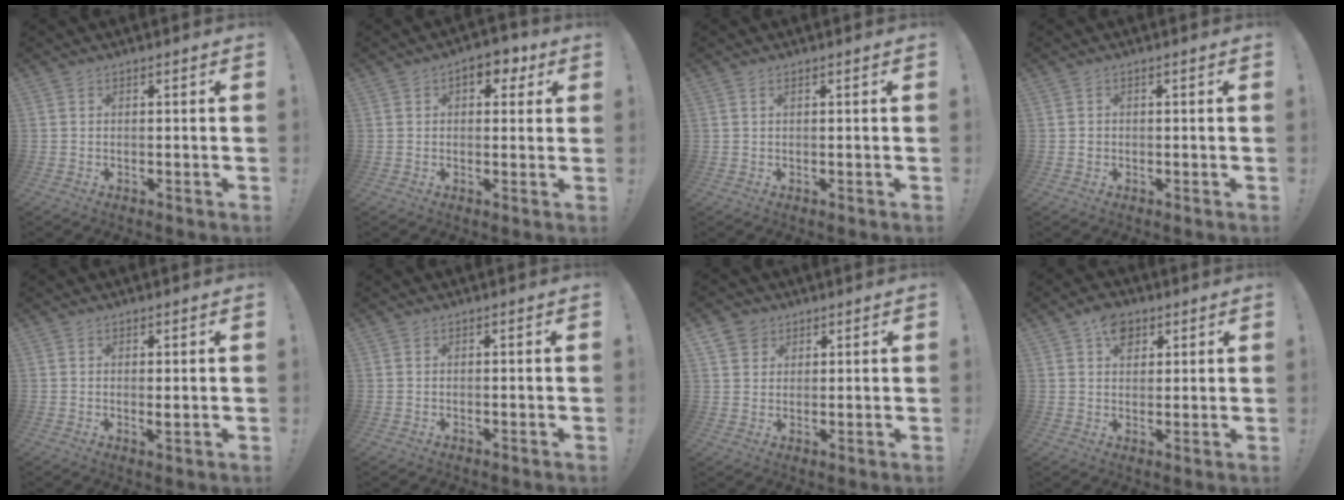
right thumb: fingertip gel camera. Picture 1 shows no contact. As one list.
[{"total": 6.3, "force": [2.2, 4.0, 4.3], "torque": [-0.044, -0.001, 0.034]}, {"total": 0.6, "force": [0.3, 0.2, 0.5], "torque": [-0.012, 0.002, 0.005]}, {"total": 1.2, "force": [-0.3, 1.2, 0.2], "torque": [-0.005, 0.004, -0.005]}, {"total": 1.5, "force": [0.5, 0.3, 1.4], "torque": [-0.013, -0.010, 0.007]}, {"total": 0.0}, {"total": 4.8, "force": [2.9, 3.8, 0.4], "torque": [-0.002, -0.017, 0.055]}, {"total": 7.2, "force": [3.8, 5.0, 3.6], "torque": [-0.047, -0.009, 0.069]}]